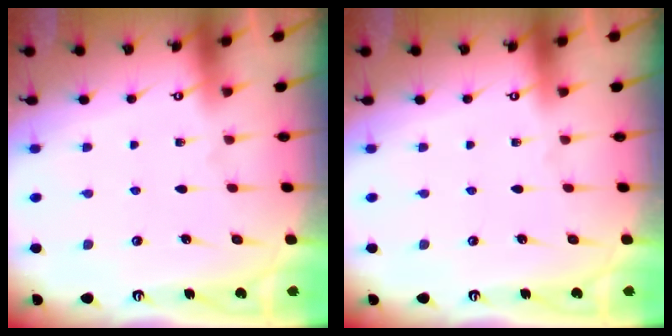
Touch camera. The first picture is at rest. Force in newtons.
{"total": 0.0}